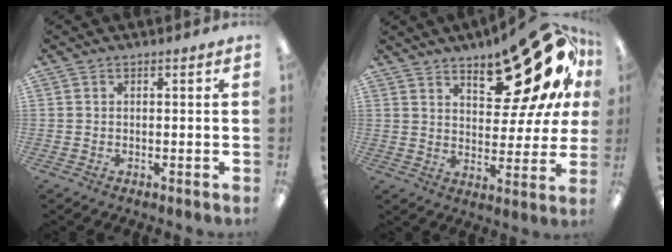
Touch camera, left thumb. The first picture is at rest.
{"total": 20.9, "force": [14.0, 8.7, 12.8], "torque": [-0.169, -0.094, 0.233]}